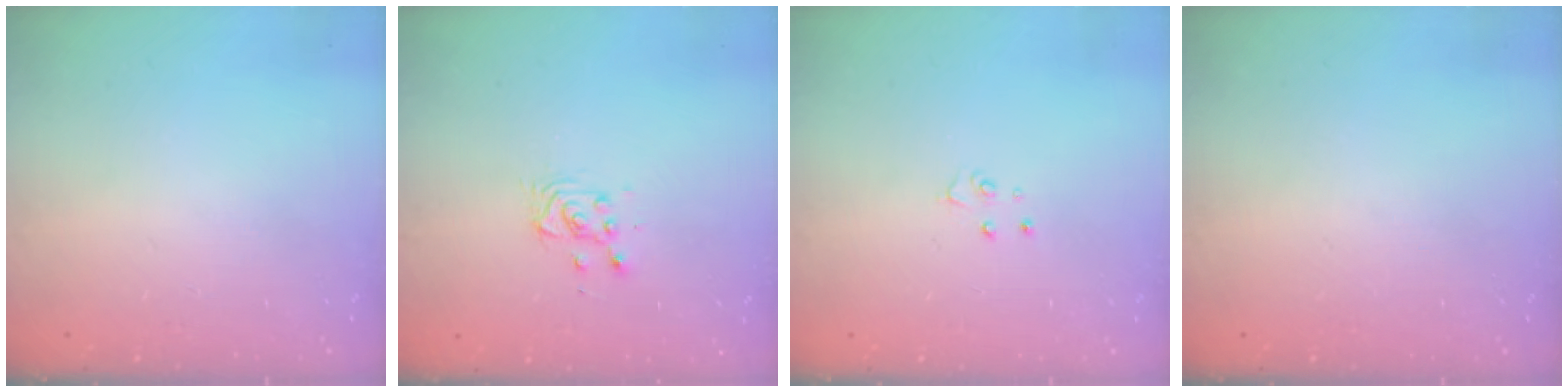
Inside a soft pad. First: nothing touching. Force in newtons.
{"total": 3.1, "press": 3.1, "slide": 0.2}
{"total": 3.2, "press": 3.2, "slide": 0.3}
{"total": 0.0}